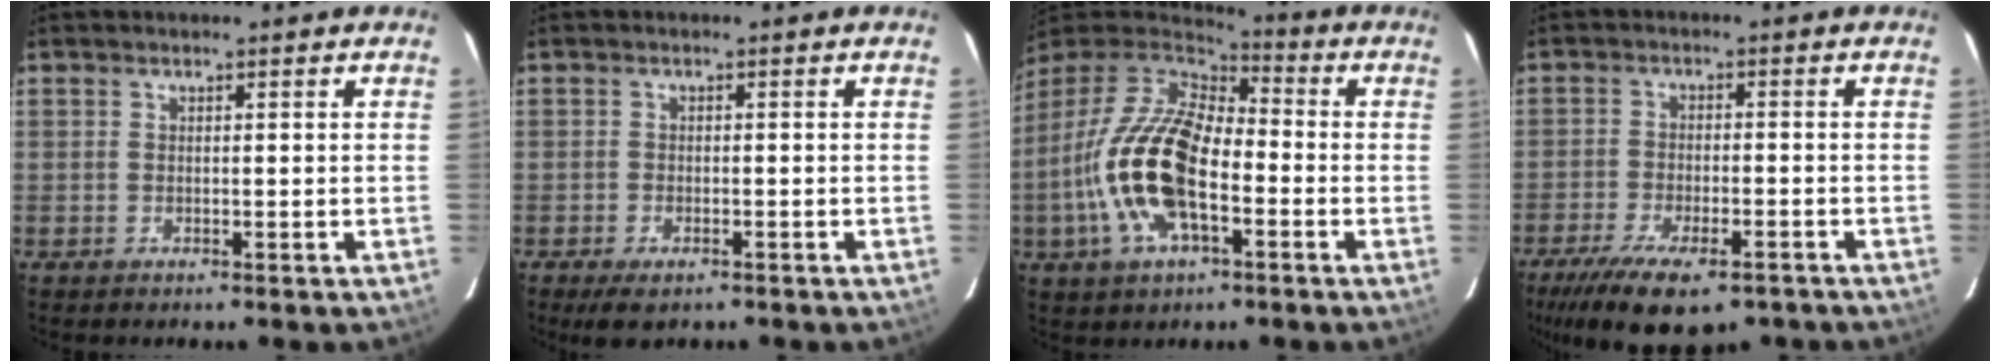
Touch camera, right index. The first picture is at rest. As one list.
[{"total": 4.4, "force": [-3.1, 1.8, 2.6], "torque": [-0.060, -0.017, -0.051]}, {"total": 18.9, "force": [-4.9, 8.9, 16.0], "torque": [-0.334, -0.008, -0.096]}, {"total": 15.8, "force": [-11.1, 5.6, 9.7], "torque": [-0.203, -0.046, -0.172]}]